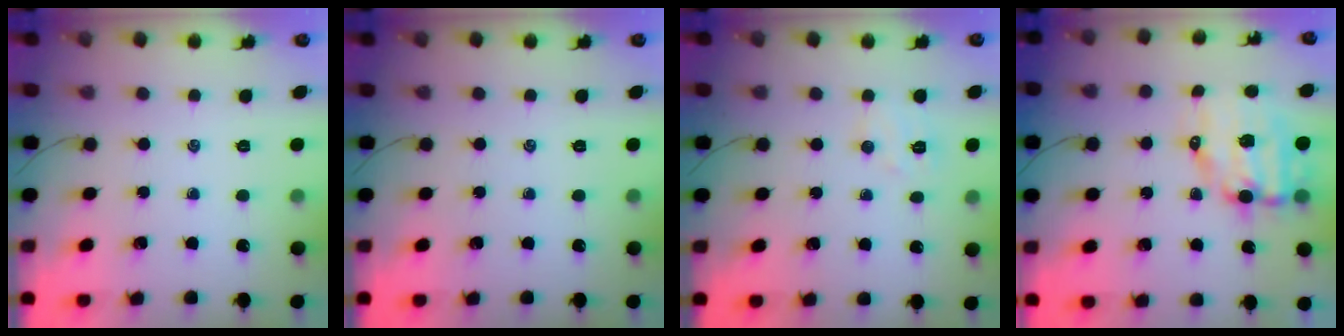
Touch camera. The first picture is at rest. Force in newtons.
{"total": 0.0}
{"total": 5.1, "press": 5.0, "slide": 1.1}
{"total": 10.3, "press": 10.2, "slide": 1.8}